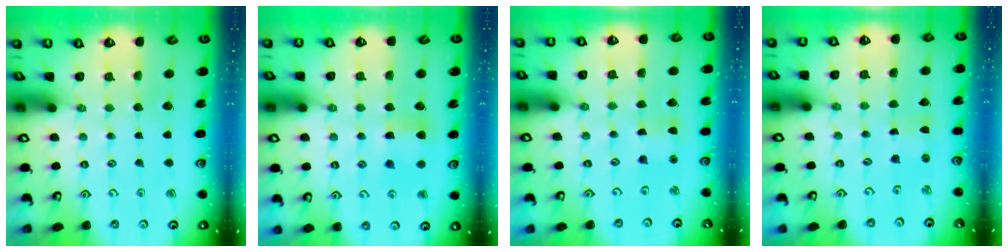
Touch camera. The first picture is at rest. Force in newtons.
{"total": 5.9, "press": 5.8, "slide": 0.4}
{"total": 1.2, "press": 1.1, "slide": 0.2}
{"total": 0.0}